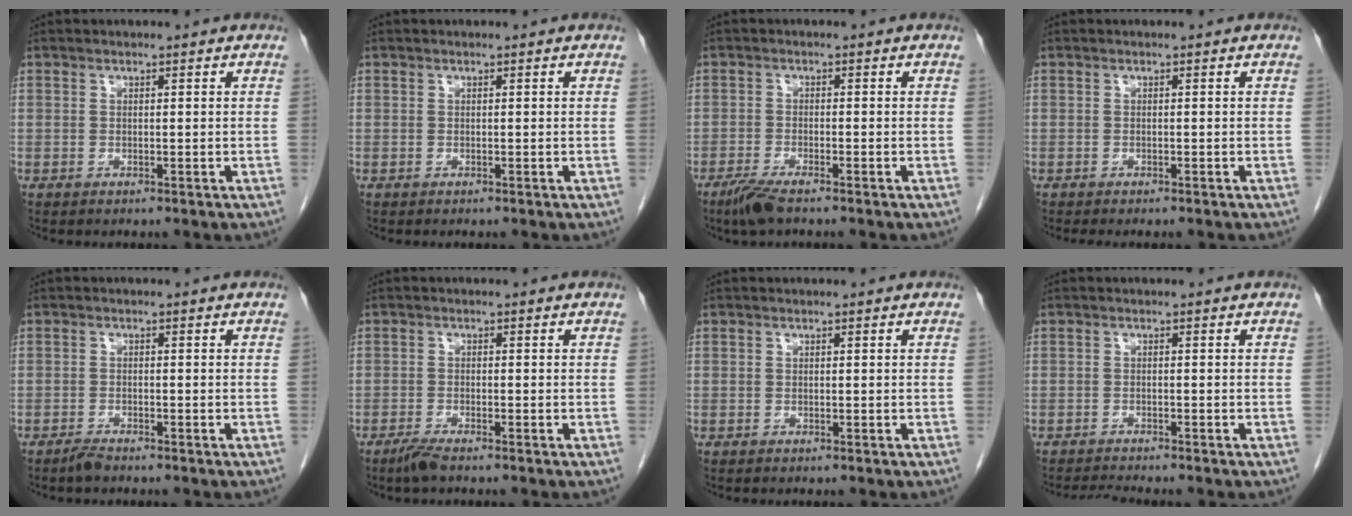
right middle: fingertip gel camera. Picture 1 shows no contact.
{"total": 0.0}
{"total": 3.7, "force": [-2.8, 0.4, 2.4], "torque": [-0.054, -0.009, -0.055]}
{"total": 2.2, "force": [-1.9, 0.3, 1.0], "torque": [-0.016, -0.006, -0.021]}
{"total": 1.4, "force": [-1.3, 0.1, 0.6], "torque": [-0.014, -0.002, -0.024]}
{"total": 2.2, "force": [-1.8, 0.1, 1.3], "torque": [-0.035, -0.006, -0.037]}
{"total": 0.0}
{"total": 3.1, "force": [-3.0, -0.6, 0.8], "torque": [-0.017, -0.017, -0.048]}